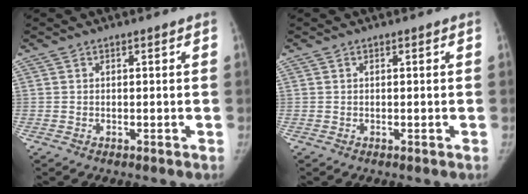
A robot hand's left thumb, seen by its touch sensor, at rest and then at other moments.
{"total": 0.0}